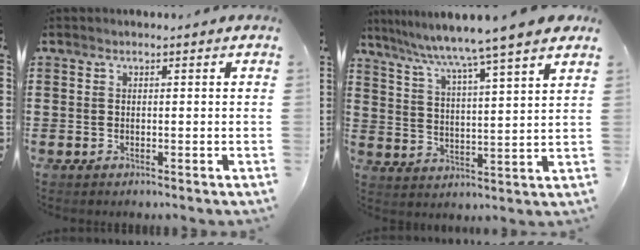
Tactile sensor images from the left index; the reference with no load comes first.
{"total": 6.8, "force": [5.8, -1.5, 3.3], "torque": [-0.089, -0.045, 0.089]}